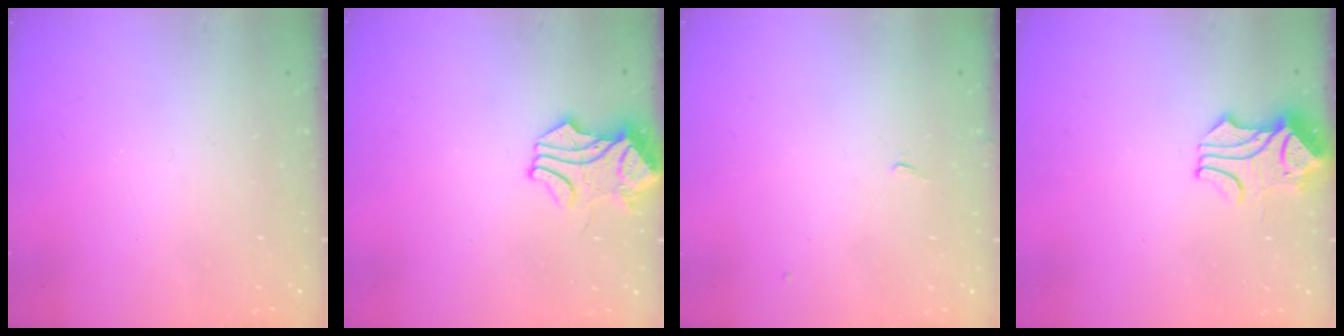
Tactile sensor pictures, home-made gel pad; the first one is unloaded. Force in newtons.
{"total": 1.8, "press": 1.6, "slide": 0.8}
{"total": 1.4, "press": 1.3, "slide": 0.4}
{"total": 1.8, "press": 1.4, "slide": 1.0}